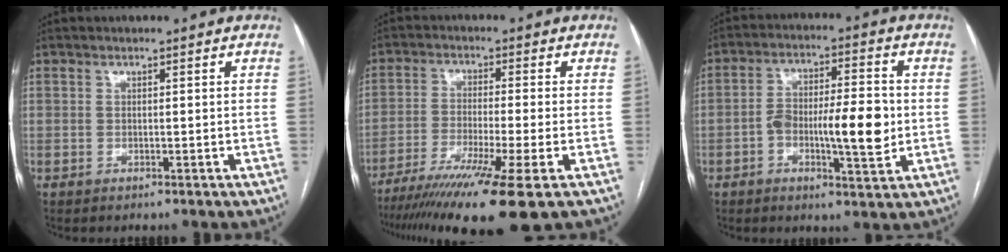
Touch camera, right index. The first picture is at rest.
{"total": 15.0, "force": [-10.1, -1.0, 11.1], "torque": [-0.183, -0.044, -0.165]}
{"total": 10.5, "force": [-1.6, 2.8, 10.0], "torque": [-0.167, 0.013, -0.025]}